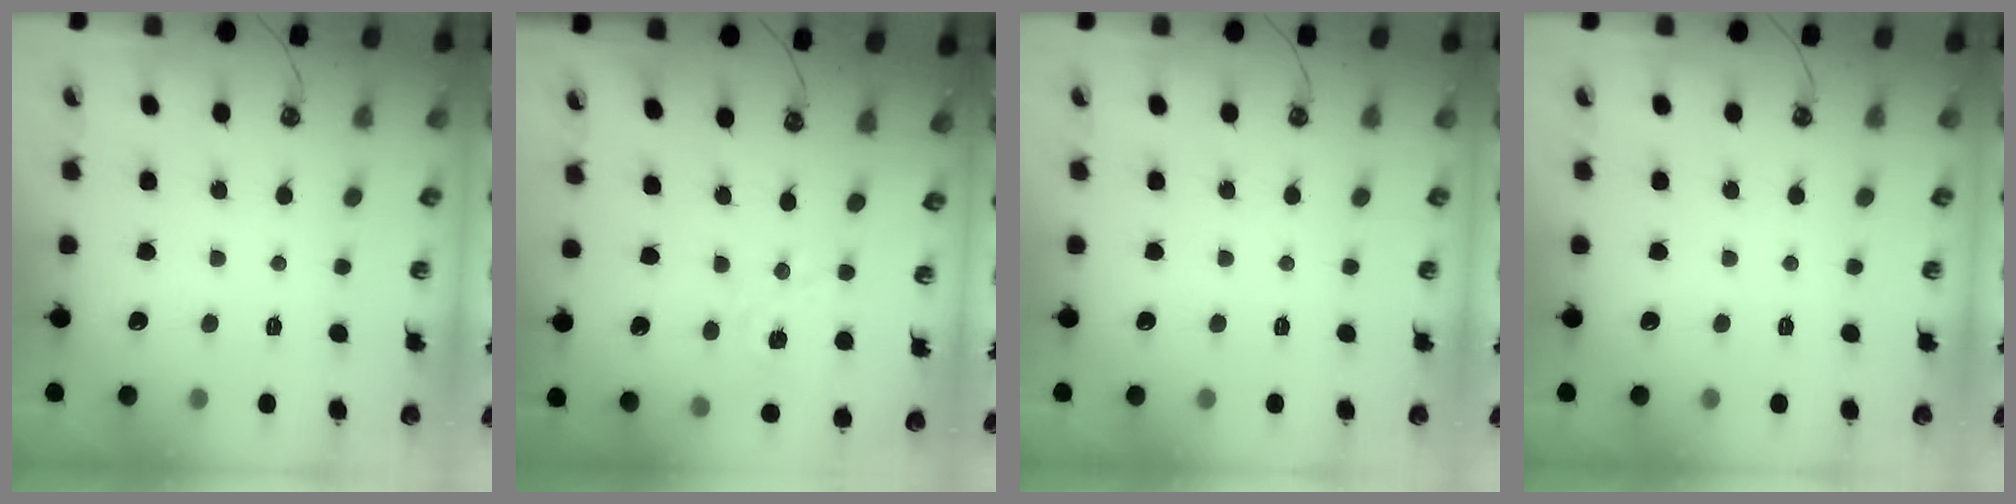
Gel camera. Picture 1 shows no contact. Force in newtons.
{"total": 2.8, "press": 2.7, "slide": 0.3}
{"total": 0.0}
{"total": 0.0}